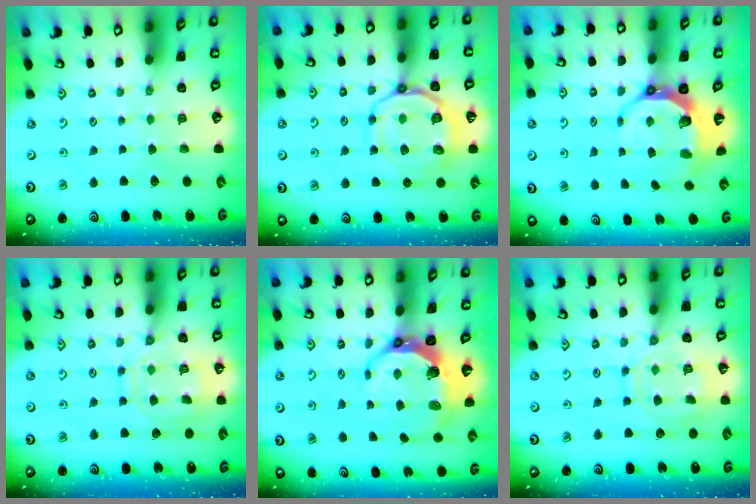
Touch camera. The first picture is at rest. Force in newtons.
{"total": 11.9, "press": 11.8, "slide": 1.0}
{"total": 7.6, "press": 6.2, "slide": 4.3}
{"total": 12.8, "press": 12.8, "slide": 1.0}
{"total": 9.1, "press": 7.6, "slide": 5.1}
{"total": 12.8, "press": 12.8, "slide": 1.0}